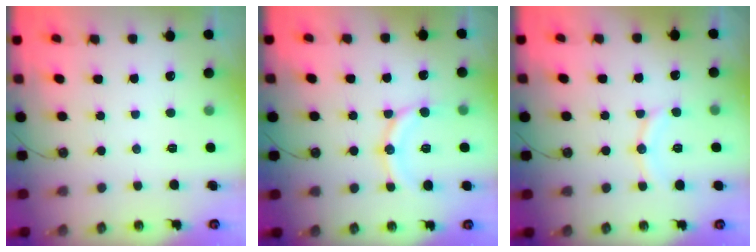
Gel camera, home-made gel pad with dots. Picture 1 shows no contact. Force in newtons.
{"total": 12.7, "press": 12.4, "slide": 2.7}
{"total": 9.9, "press": 9.9, "slide": 1.0}